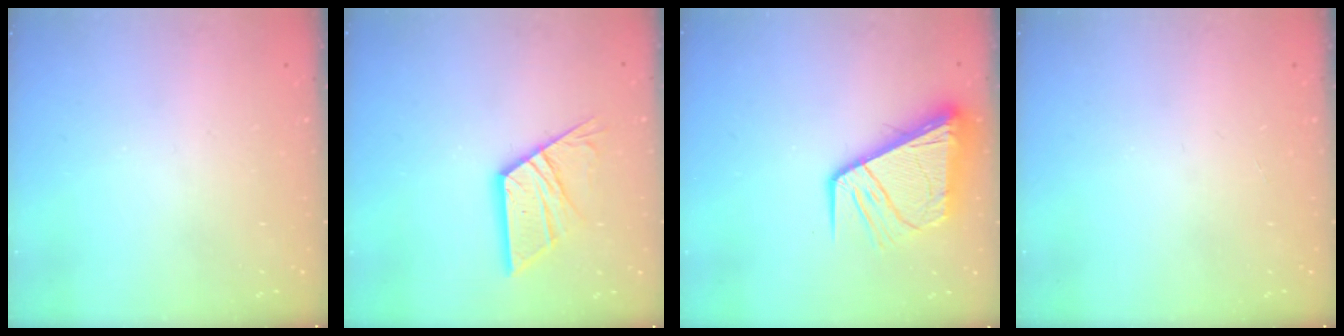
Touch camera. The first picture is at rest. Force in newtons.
{"total": 12.8, "press": 12.7, "slide": 1.1}
{"total": 12.6, "press": 12.5, "slide": 1.7}
{"total": 0.0}